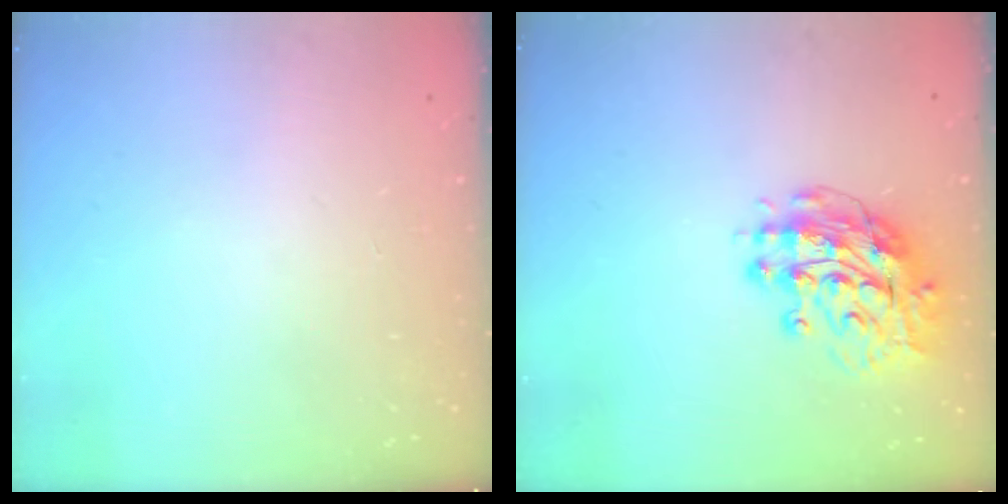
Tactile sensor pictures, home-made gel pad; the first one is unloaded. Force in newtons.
{"total": 13.7, "press": 13.6, "slide": 1.5}